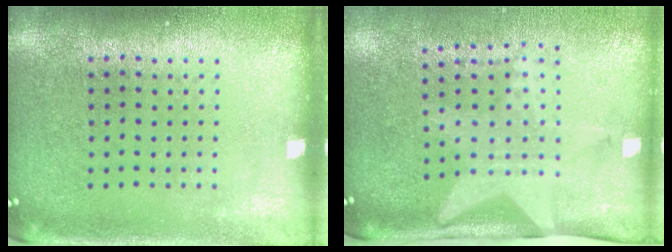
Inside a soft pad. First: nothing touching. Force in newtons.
{"total": 2.0, "press": 1.5, "slide": 1.3}